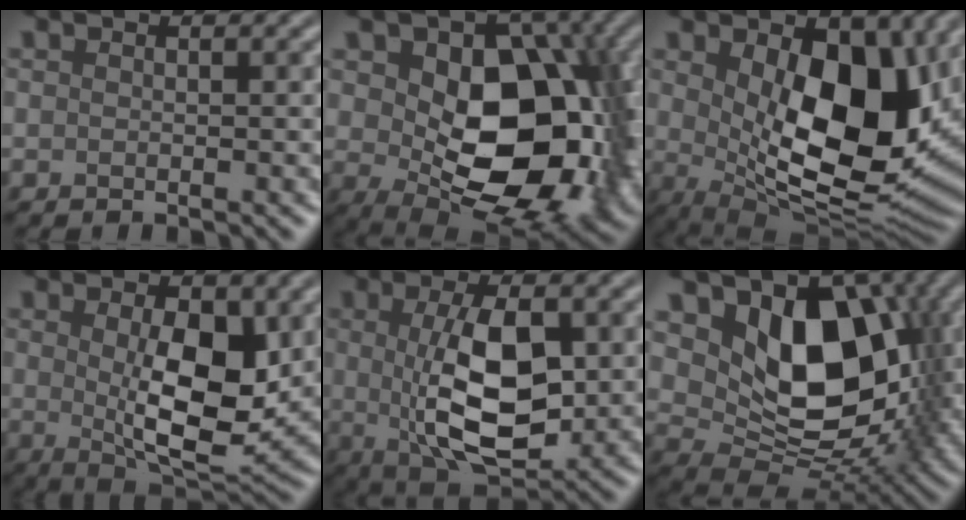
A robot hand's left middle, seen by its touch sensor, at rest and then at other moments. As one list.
[{"total": 13.3, "force": [0.6, 8.6, 10.1], "torque": [-0.132, -0.018, 0.020]}, {"total": 12.3, "force": [1.9, 6.5, 10.2], "torque": [-0.148, -0.025, 0.041]}, {"total": 8.2, "force": [0.8, 3.4, 7.3], "torque": [-0.119, -0.010, 0.019]}, {"total": 8.5, "force": [0.6, 3.8, 7.6], "torque": [-0.144, -0.007, 0.014]}, {"total": 11.9, "force": [2.8, 7.9, 8.6], "torque": [-0.132, -0.024, 0.056]}]